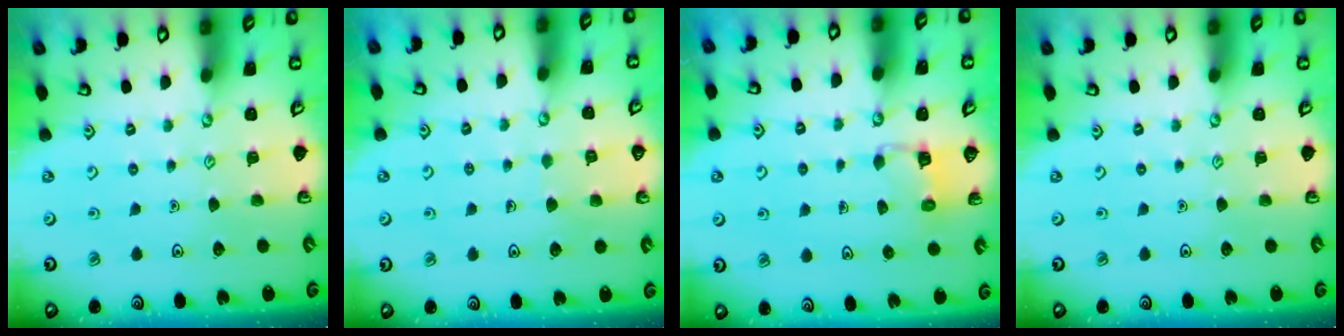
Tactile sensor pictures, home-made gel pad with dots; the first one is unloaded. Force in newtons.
{"total": 5.3, "press": 5.3, "slide": 0.4}
{"total": 3.7, "press": 3.7, "slide": 0.4}
{"total": 0.0}